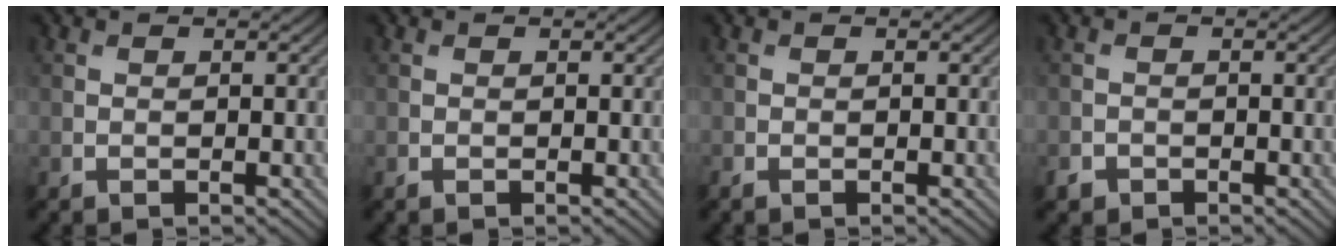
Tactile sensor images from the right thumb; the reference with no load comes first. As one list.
[{"total": 0.0}, {"total": 0.6, "force": [-0.5, 0.2, 0.2], "torque": [-0.004, -0.003, -0.011]}, {"total": 1.2, "force": [-0.9, 0.8, 0.2], "torque": [-0.002, -0.002, -0.020]}]